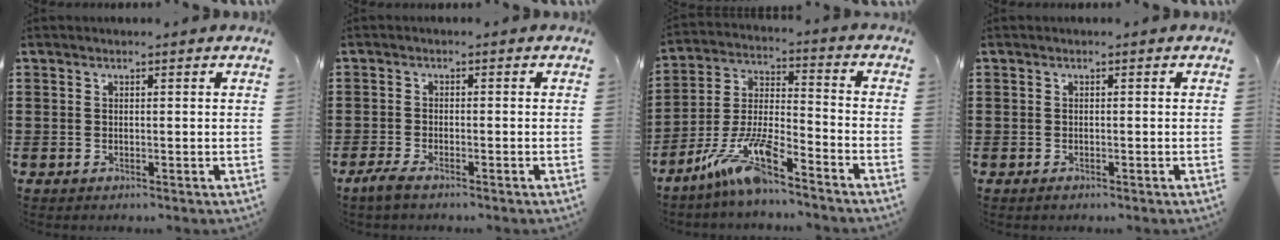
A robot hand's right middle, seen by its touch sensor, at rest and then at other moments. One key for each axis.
{"total": 2.3, "fx": -1.8, "fy": 0.6, "fz": 1.3, "tx": -0.030, "ty": 0.001, "tz": -0.039}
{"total": 10.8, "fx": -8.1, "fy": 1.5, "fz": 6.9, "tx": -0.164, "ty": -0.003, "tz": -0.166}
{"total": 0.6, "fx": -0.5, "fy": 0.3, "fz": 0.0, "tx": 0.000, "ty": 0.000, "tz": -0.011}